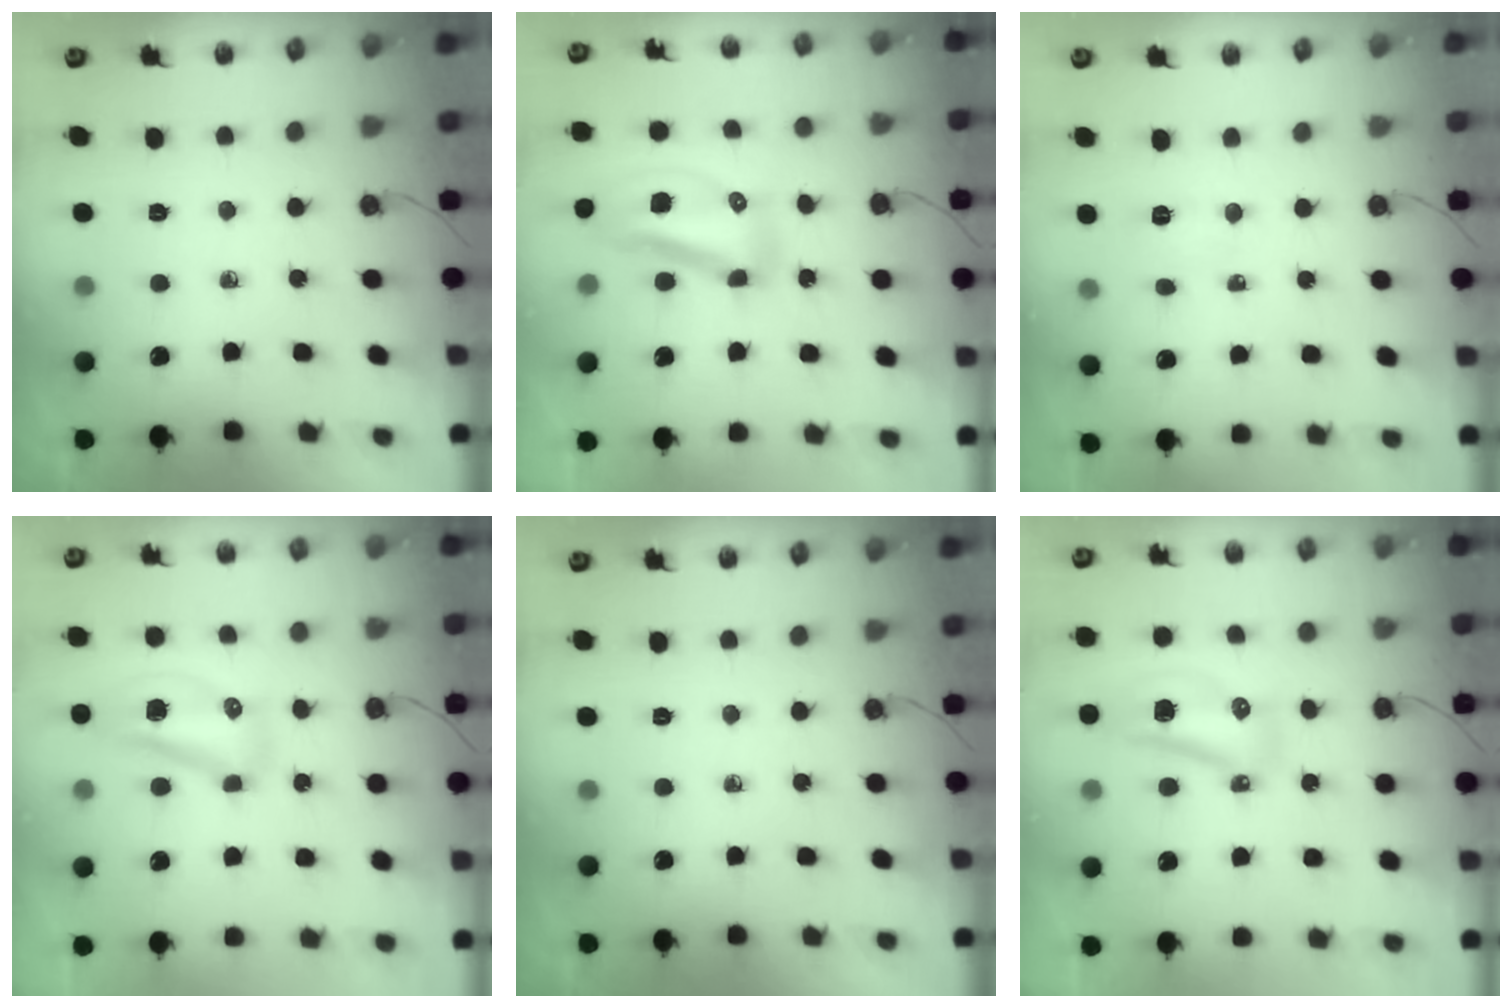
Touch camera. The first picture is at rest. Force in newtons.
{"total": 11.2, "press": 11.2, "slide": 1.1}
{"total": 2.6, "press": 2.5, "slide": 0.8}
{"total": 8.9, "press": 8.8, "slide": 1.2}
{"total": 0.0}
{"total": 9.6, "press": 9.5, "slide": 1.2}